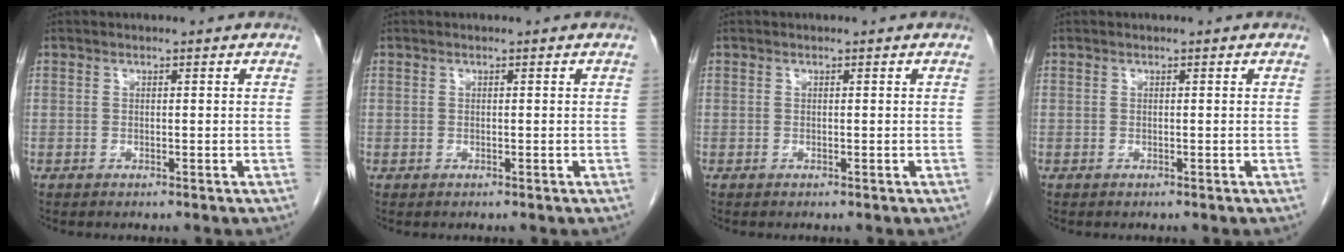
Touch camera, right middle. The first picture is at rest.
{"total": 0.0}
{"total": 0.0}
{"total": 0.0}